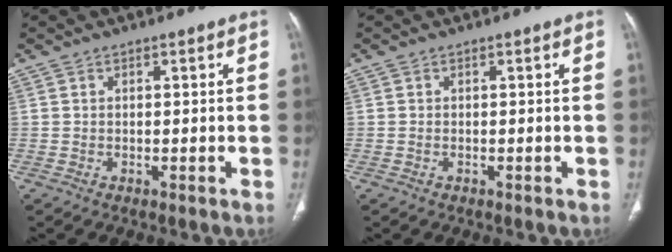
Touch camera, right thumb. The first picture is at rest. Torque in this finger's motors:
{"motor_torque": [0.10, -0.09, 0.02, -0.40, -0.02]}